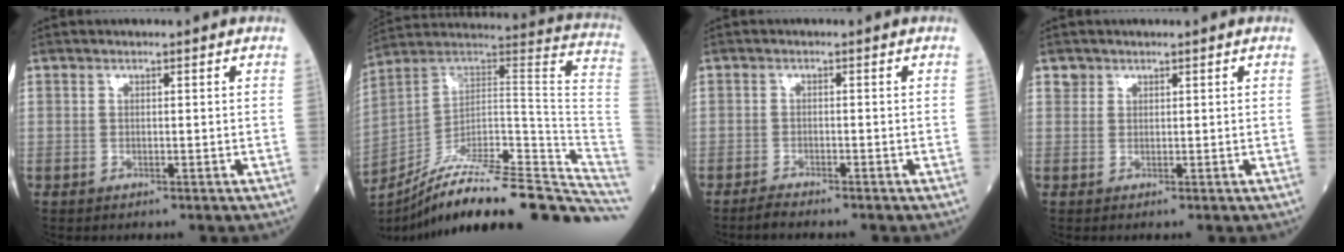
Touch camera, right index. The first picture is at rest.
{"total": 30.0, "force": [-24.2, 3.6, 17.5], "torque": [-0.160, 0.015, -0.353]}
{"total": 1.9, "force": [-1.8, -0.2, 0.6], "torque": [-0.018, -0.004, -0.034]}
{"total": 0.8, "force": [0.5, 0.7, -0.1], "torque": [0.006, 0.004, 0.006]}